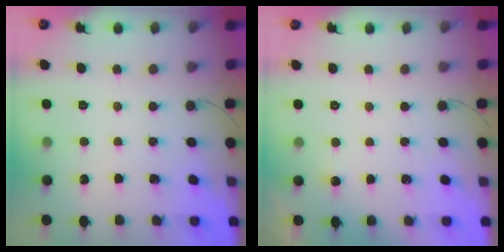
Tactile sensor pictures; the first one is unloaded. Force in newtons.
{"total": 2.8, "press": 2.6, "slide": 1.1}